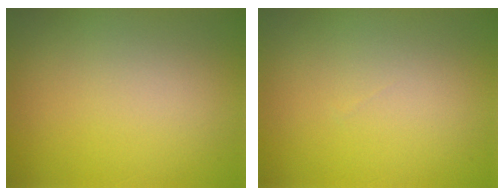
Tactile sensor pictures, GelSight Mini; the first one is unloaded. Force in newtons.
{"total": 0.0}